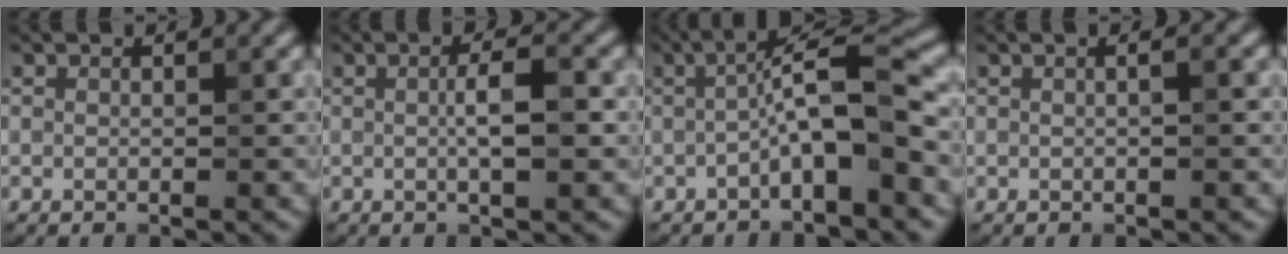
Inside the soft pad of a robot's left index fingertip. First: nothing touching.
{"total": 3.1, "force": [0.1, 0.5, 3.0], "torque": [-0.056, 0.005, 0.000]}
{"total": 5.8, "force": [-1.6, 1.0, 5.5], "torque": [-0.095, 0.028, -0.034]}
{"total": 1.6, "force": [0.4, 0.8, 1.4], "torque": [-0.005, 0.001, -0.005]}